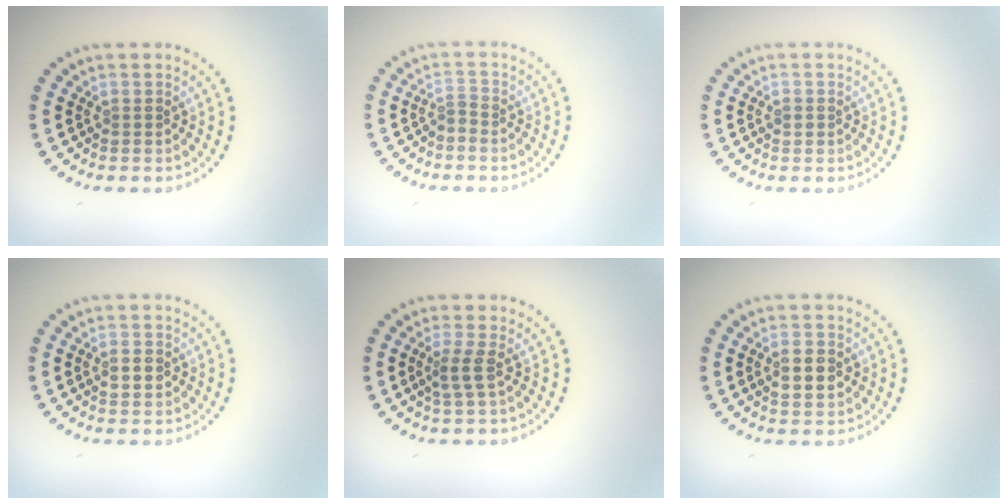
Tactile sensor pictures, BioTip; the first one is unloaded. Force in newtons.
{"total": 1.0, "press": 0.4, "slide": 0.9}
{"total": 1.0, "press": 1.0, "slide": 0.1}
{"total": 2.1, "press": 2.1, "slide": 0.0}
{"total": 2.0, "press": 1.4, "slide": 1.4}
{"total": 2.3, "press": 2.3, "slide": 0.1}